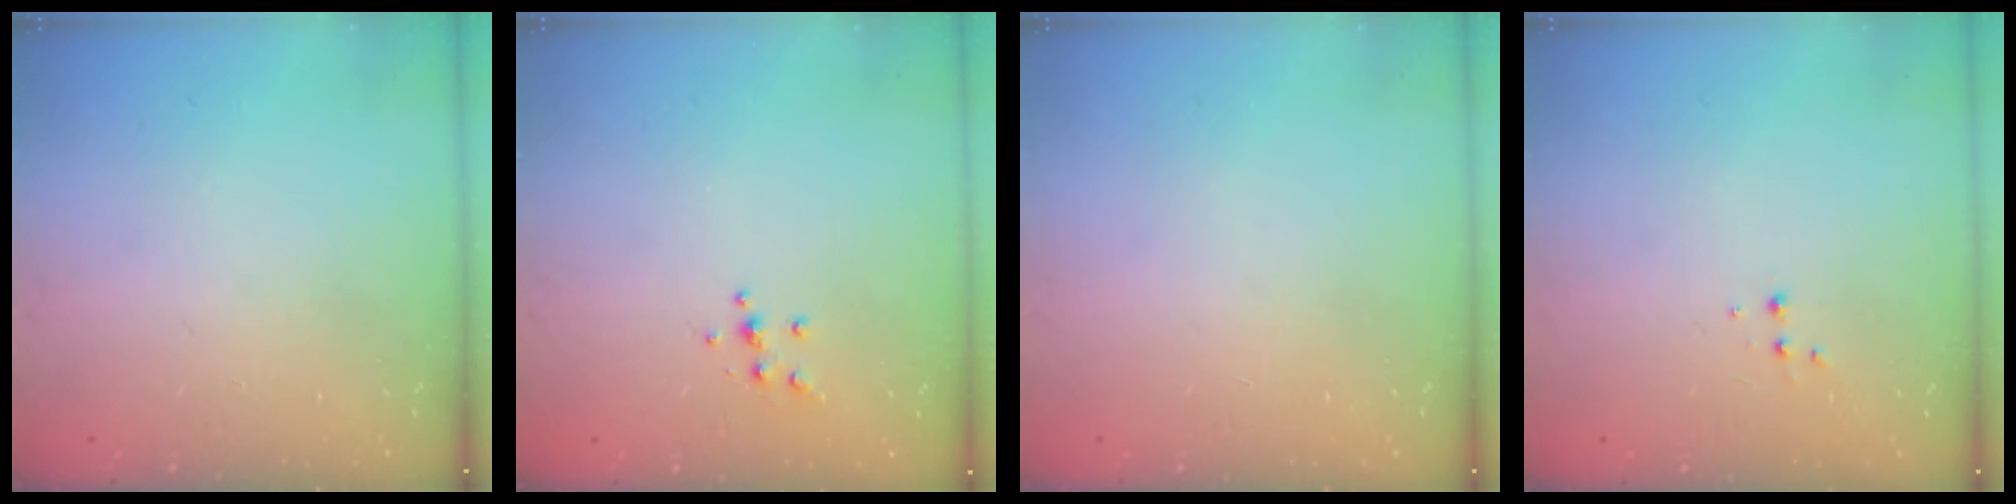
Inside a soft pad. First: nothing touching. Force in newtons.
{"total": 4.2, "press": 4.2, "slide": 0.4}
{"total": 0.0}
{"total": 1.9, "press": 1.9, "slide": 0.2}